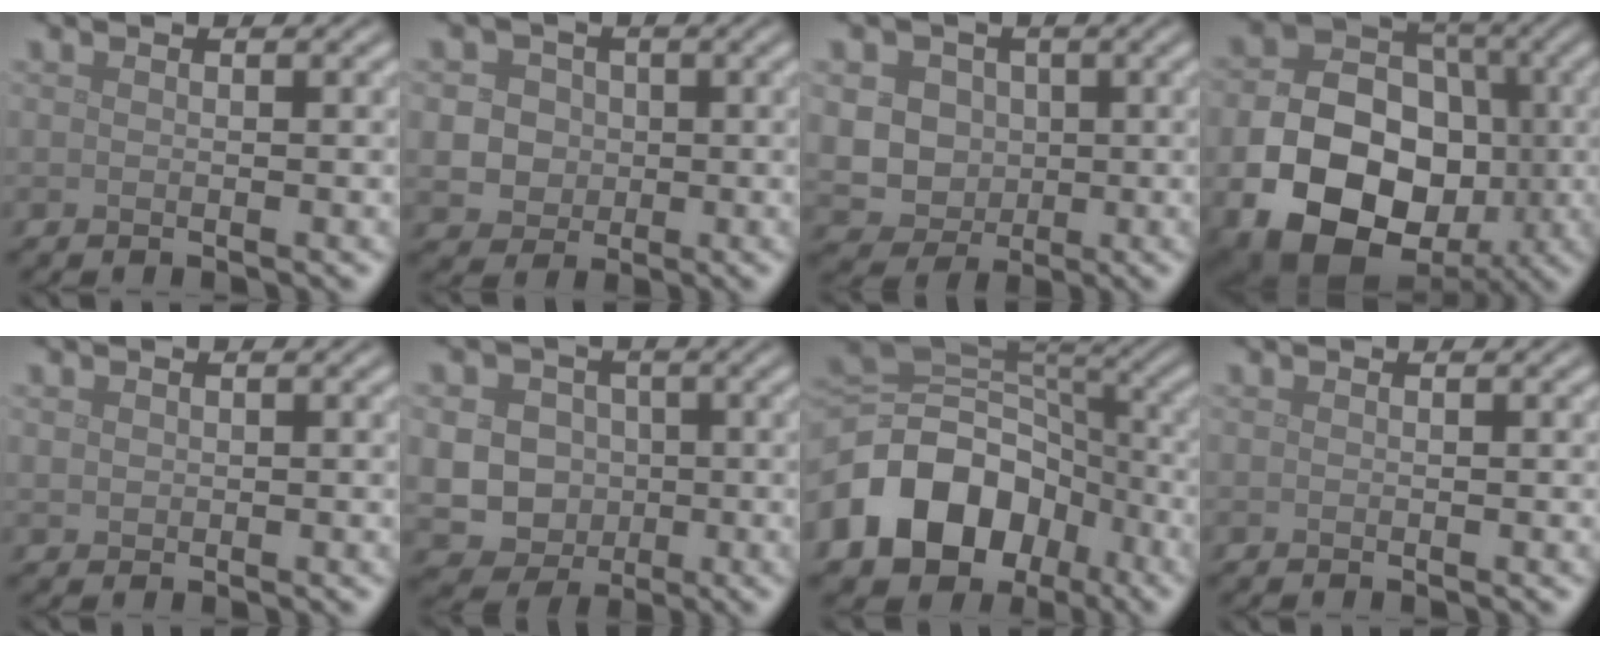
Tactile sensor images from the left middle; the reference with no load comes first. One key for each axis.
{"total": 4.8, "fx": 0.3, "fy": 4.4, "fz": 1.8, "tx": -0.022, "ty": 0.017, "tz": -0.001}
{"total": 7.4, "fx": 1.0, "fy": 6.6, "fz": 3.3, "tx": -0.056, "ty": 0.019, "tz": 0.004}
{"total": 14.7, "fx": -4.0, "fy": 11.1, "fz": 8.7, "tx": -0.139, "ty": -0.038, "tz": -0.069}
{"total": 0.7, "fx": 0.3, "fy": 0.6, "fz": 0.2, "tx": -0.003, "ty": -0.002, "tz": 0.008}
{"total": 9.8, "fx": -0.3, "fy": 9.1, "fz": 3.7, "tx": -0.075, "ty": 0.017, "tz": -0.034}
{"total": 12.4, "fx": -4.9, "fy": 9.3, "fz": 6.6, "tx": -0.133, "ty": -0.008, "tz": -0.090}
{"total": 0.0}